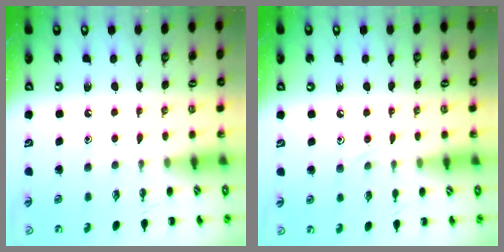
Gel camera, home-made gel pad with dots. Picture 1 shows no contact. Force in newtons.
{"total": 5.2, "press": 5.0, "slide": 1.5}